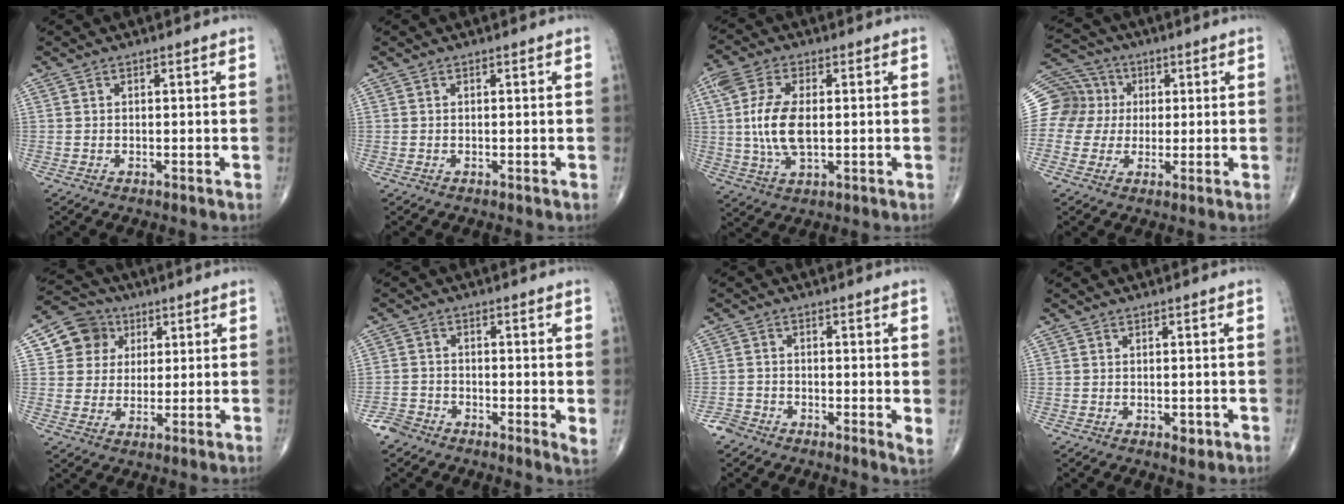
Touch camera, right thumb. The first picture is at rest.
{"total": 0.0}
{"total": 10.6, "force": [0.6, 5.3, 9.2], "torque": [-0.206, -0.001, 0.015]}
{"total": 12.8, "force": [1.8, 12.3, 2.9], "torque": [-0.053, 0.038, 0.034]}
{"total": 8.5, "force": [3.2, 7.7, 1.9], "torque": [0.004, -0.004, 0.052]}
{"total": 3.9, "force": [-2.1, 2.0, 2.6], "torque": [-0.035, 0.000, -0.053]}
{"total": 3.2, "force": [-1.5, 1.5, 2.4], "torque": [-0.033, -0.002, -0.041]}
{"total": 1.2, "force": [-0.3, 0.7, 0.9], "torque": [-0.004, -0.002, -0.003]}